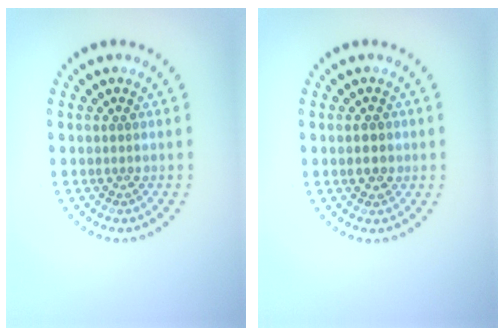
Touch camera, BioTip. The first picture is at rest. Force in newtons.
{"total": 1.7, "press": 1.7, "slide": 0.5}